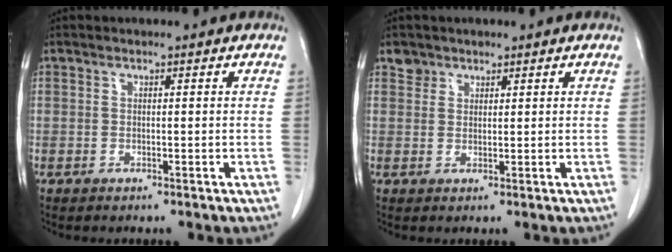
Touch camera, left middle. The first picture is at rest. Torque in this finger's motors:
{"motor_torque": [0.07, -0.06, -0.11, 0.00]}